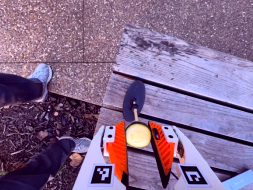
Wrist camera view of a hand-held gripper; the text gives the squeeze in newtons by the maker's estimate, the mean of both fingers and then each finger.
{"total": 7.4, "left": 6.7, "right": 8.0}